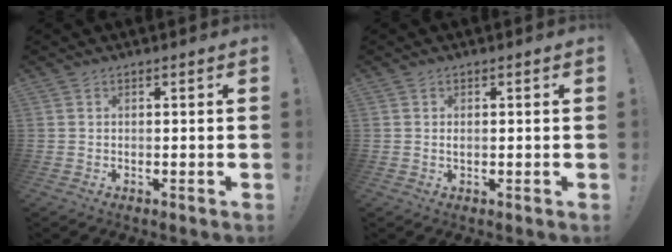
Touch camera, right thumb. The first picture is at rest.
{"total": 0.6, "force": [0.0, 0.3, 0.5], "torque": [-0.011, 0.003, -0.001]}